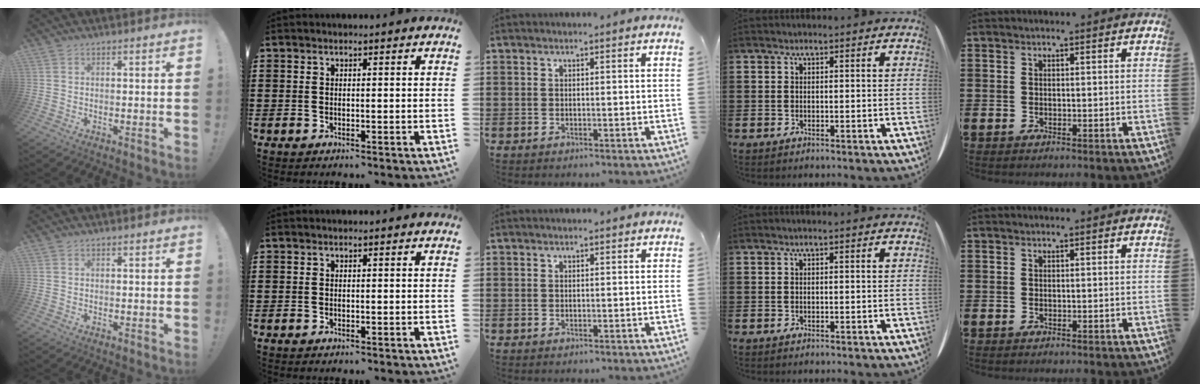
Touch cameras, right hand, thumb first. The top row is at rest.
{}